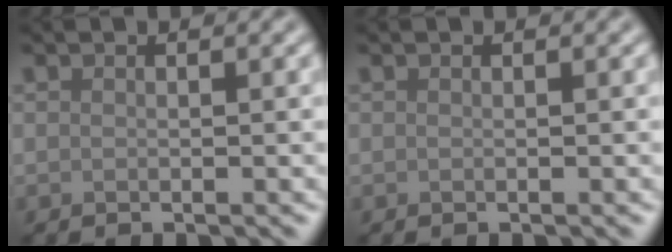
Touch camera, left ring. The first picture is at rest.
{"total": 0.0}